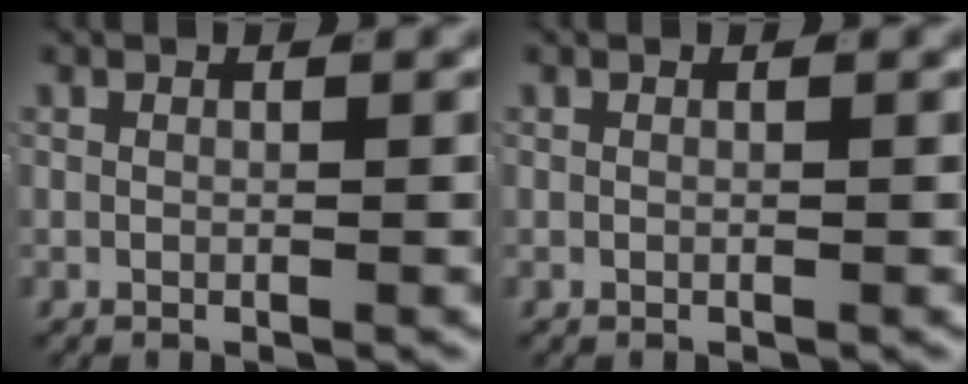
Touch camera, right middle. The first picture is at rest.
{"total": 0.0}